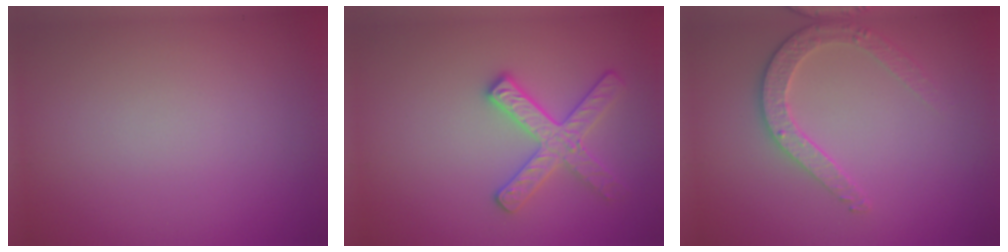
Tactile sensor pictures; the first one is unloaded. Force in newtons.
{"total": 2.9, "press": 2.9, "slide": 0.4}
{"total": 2.8, "press": 2.5, "slide": 1.2}